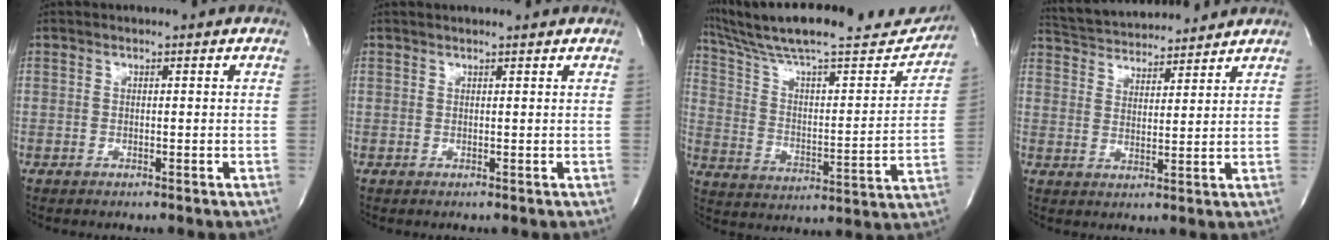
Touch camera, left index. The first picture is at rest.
{"total": 2.6, "force": [2.5, 0.0, 0.8], "torque": [-0.013, 0.012, 0.028]}
{"total": 27.2, "force": [23.6, 4.6, 12.6], "torque": [-0.212, -0.018, 0.339]}
{"total": 12.3, "force": [11.7, 1.9, 3.2], "torque": [-0.063, 0.021, 0.187]}